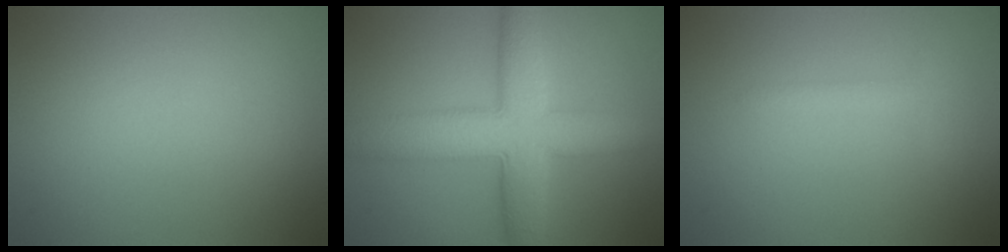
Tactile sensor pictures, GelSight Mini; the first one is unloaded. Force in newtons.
{"total": 7.9, "press": 7.9, "slide": 0.1}
{"total": 0.9, "press": 0.9, "slide": 0.0}